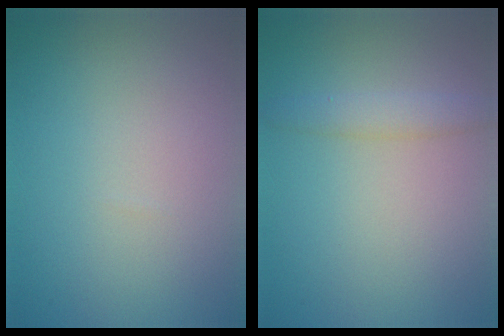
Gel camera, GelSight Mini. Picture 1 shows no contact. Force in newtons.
{"total": 1.9, "press": 1.9, "slide": 0.1}